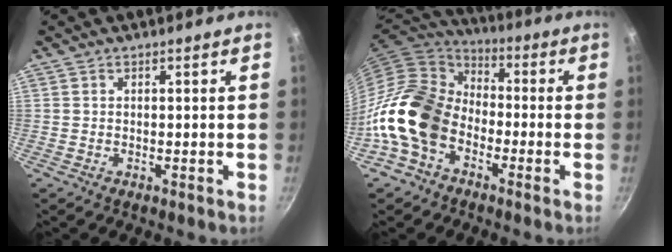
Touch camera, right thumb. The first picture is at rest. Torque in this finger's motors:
{"motor_torque": [0.24, 1.51, 1.47, -1.29, 0.27]}